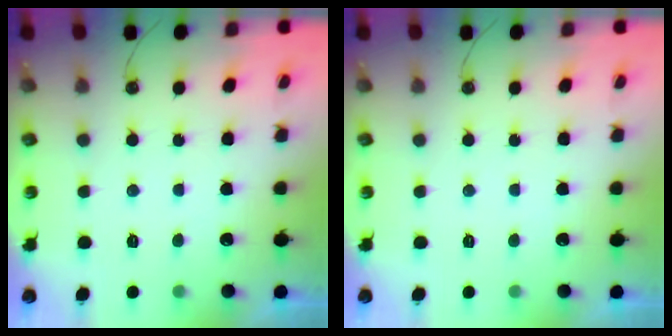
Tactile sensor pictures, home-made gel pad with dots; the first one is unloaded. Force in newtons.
{"total": 0.0}